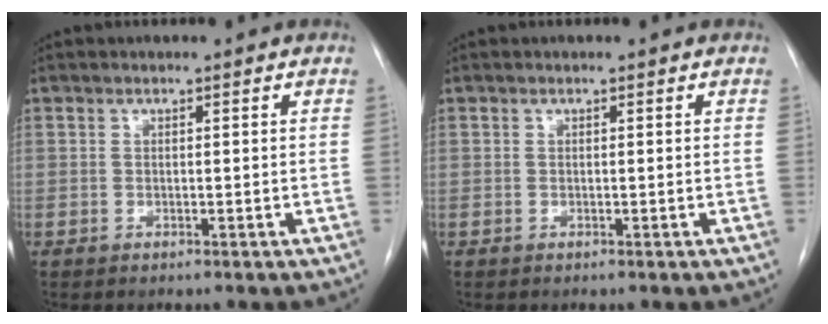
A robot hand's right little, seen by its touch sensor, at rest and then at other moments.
{"total": 0.0}